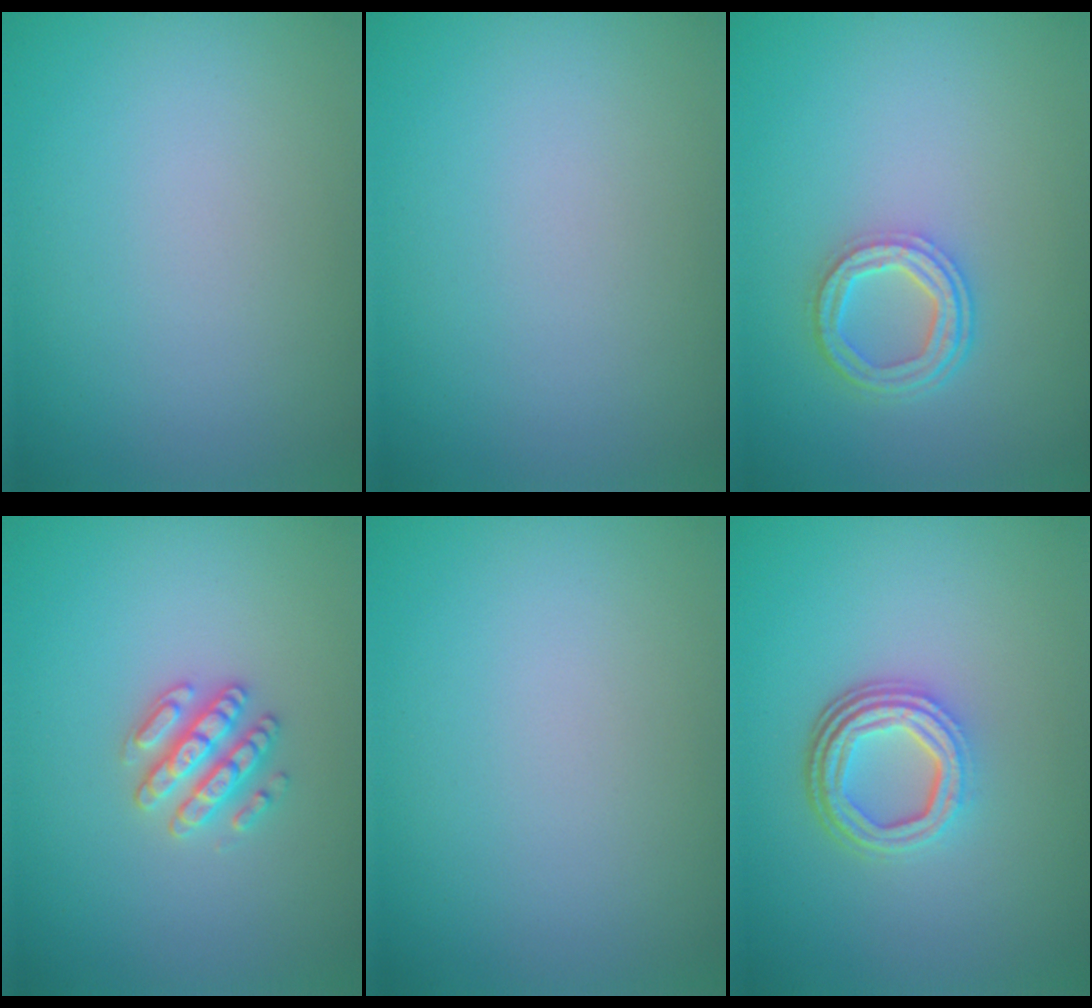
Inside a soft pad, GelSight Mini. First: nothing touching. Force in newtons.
{"total": 0.0}
{"total": 3.7, "press": 2.8, "slide": 2.4}
{"total": 2.8, "press": 2.7, "slide": 0.6}
{"total": 0.0}
{"total": 4.5, "press": 3.2, "slide": 3.1}